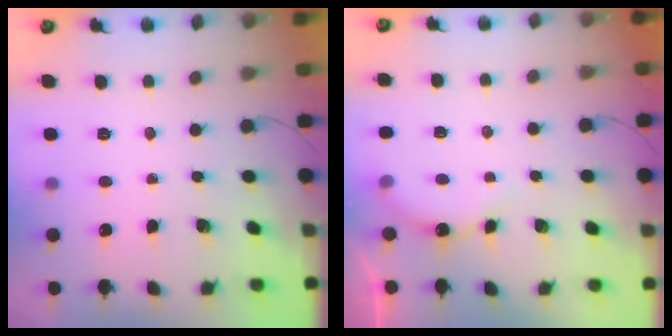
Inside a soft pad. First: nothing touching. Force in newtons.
{"total": 5.0, "press": 4.9, "slide": 0.9}